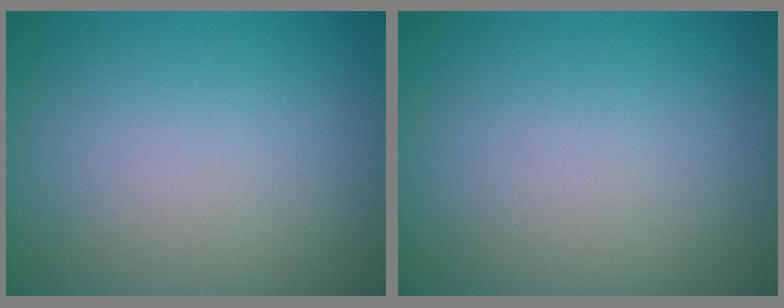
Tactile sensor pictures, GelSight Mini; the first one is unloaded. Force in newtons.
{"total": 0.0}